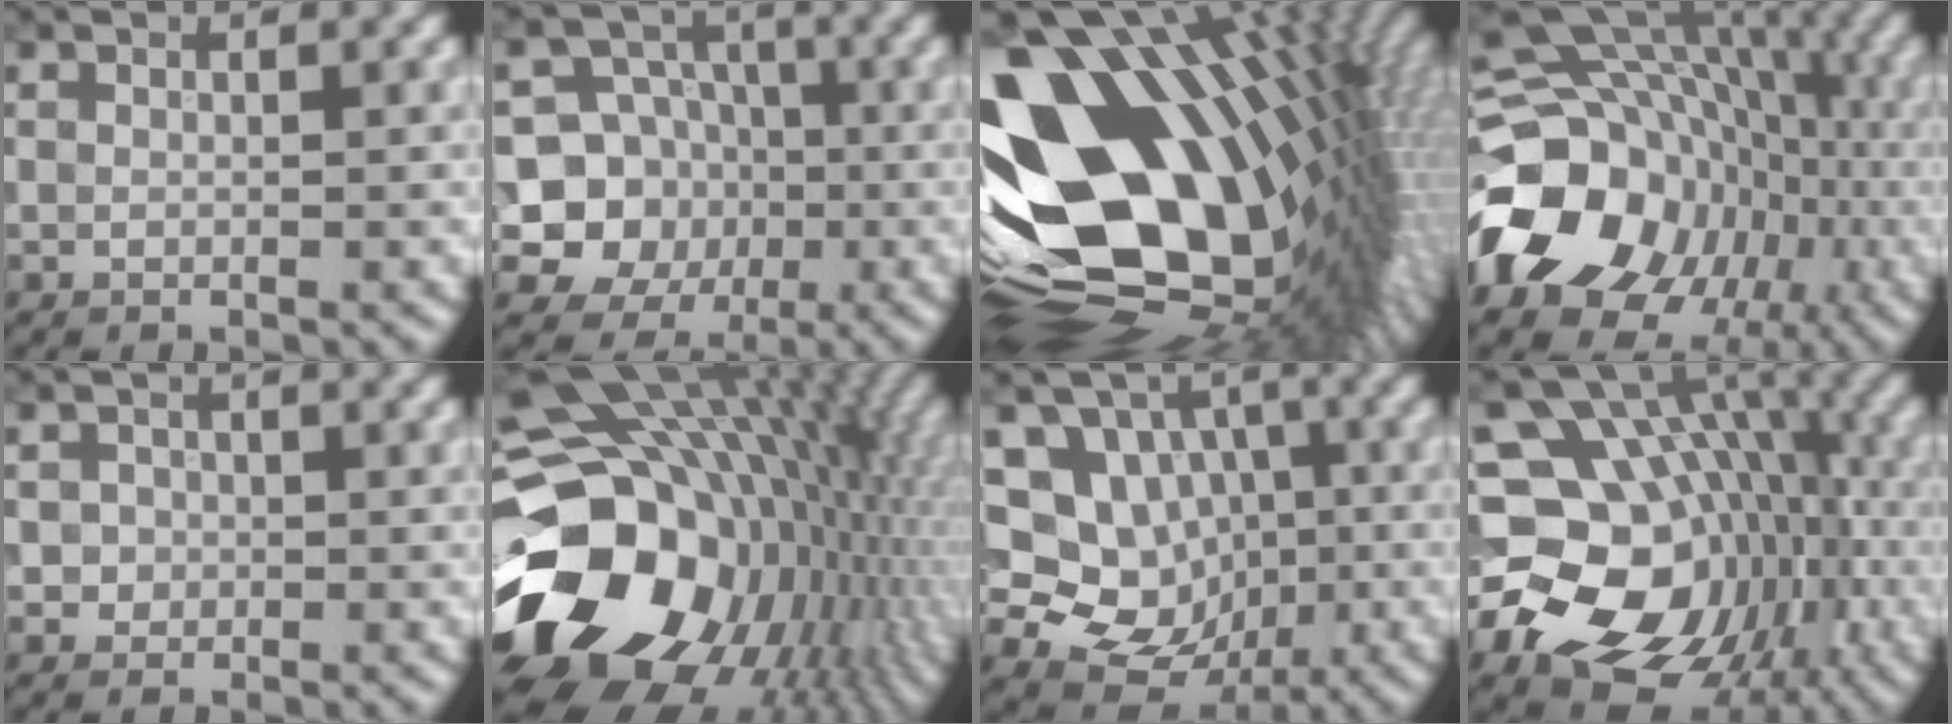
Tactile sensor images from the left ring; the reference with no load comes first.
{"total": 7.3, "force": [-0.9, 6.9, 2.3], "torque": [-0.019, -0.007, -0.046]}
{"total": 20.4, "force": [3.0, 12.6, 15.7], "torque": [-0.293, -0.052, 0.080]}
{"total": 18.6, "force": [-5.0, 14.9, 9.9], "torque": [-0.170, 0.001, -0.089]}
{"total": 1.3, "force": [0.0, 1.3, 0.3], "torque": [0.009, -0.003, 0.000]}
{"total": 20.6, "force": [-1.1, 15.2, 13.9], "torque": [-0.276, -0.044, 0.005]}
{"total": 13.1, "force": [-0.6, 11.9, 5.3], "torque": [-0.113, 0.034, -0.023]}
{"total": 19.8, "force": [-4.1, 16.0, 11.0], "torque": [-0.174, -0.016, -0.065]}